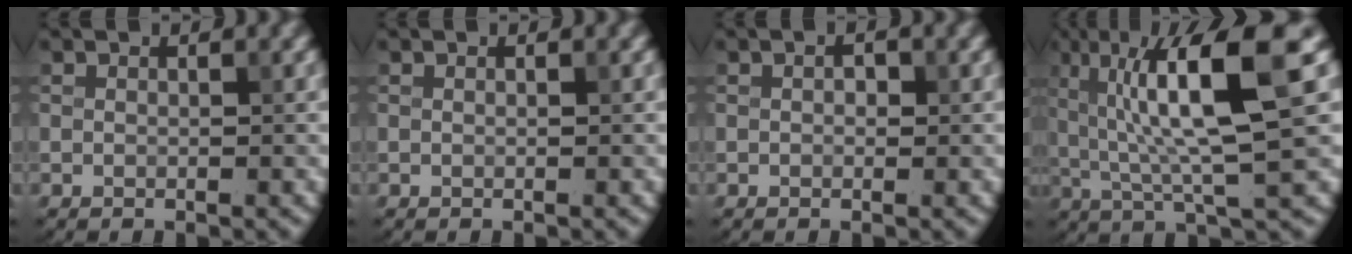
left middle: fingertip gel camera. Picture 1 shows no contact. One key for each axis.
{"total": 0.0}
{"total": 0.9, "fx": 0.1, "fy": 0.6, "fz": 0.7, "tx": -0.008, "ty": 0.000, "tz": 0.001}
{"total": 10.3, "fx": 2.4, "fy": 2.0, "fz": 9.8, "tx": -0.156, "ty": 0.007, "tz": 0.044}